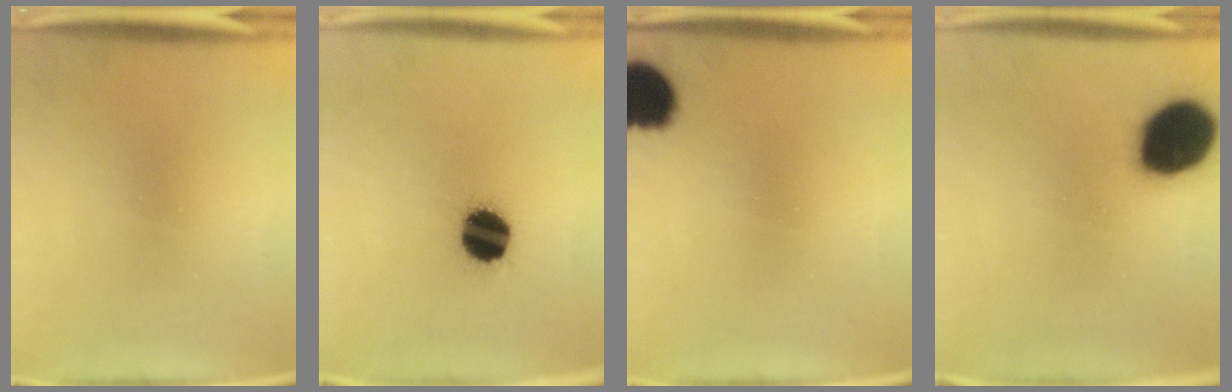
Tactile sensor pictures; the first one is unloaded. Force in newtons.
{"total": 12.0}
{"total": 10.0}
{"total": 19.1}